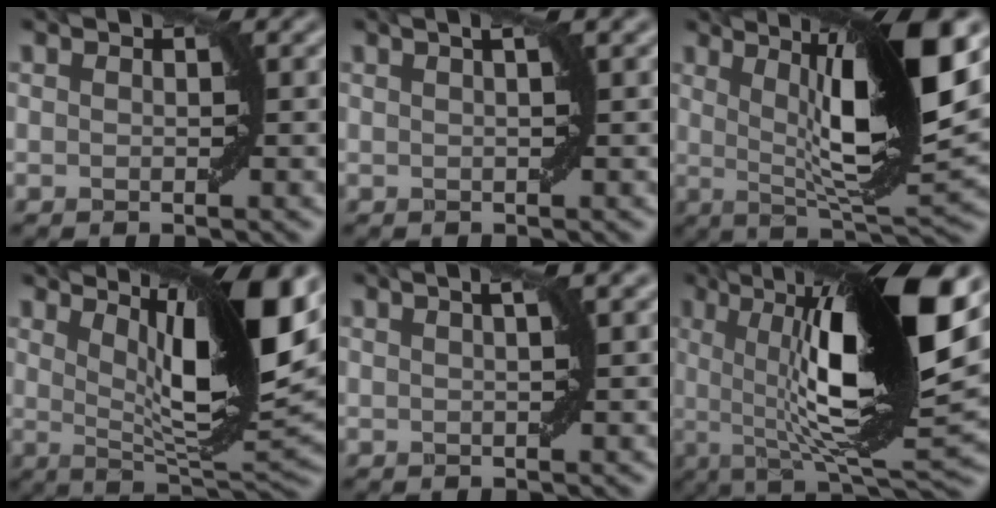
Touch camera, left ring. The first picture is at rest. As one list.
[{"total": 2.6, "force": [1.2, 0.7, 2.2], "torque": [-0.015, 0.006, 0.003]}, {"total": 12.0, "force": [3.3, 2.4, 11.3], "torque": [-0.163, 0.001, 0.061]}, {"total": 11.7, "force": [4.7, 2.6, 10.4], "torque": [-0.152, 0.000, 0.083]}, {"total": 3.5, "force": [1.6, 1.1, 2.9], "torque": [-0.019, 0.014, 0.000]}, {"total": 16.8, "force": [2.9, 4.3, 16.0], "torque": [-0.250, 0.006, 0.043]}]